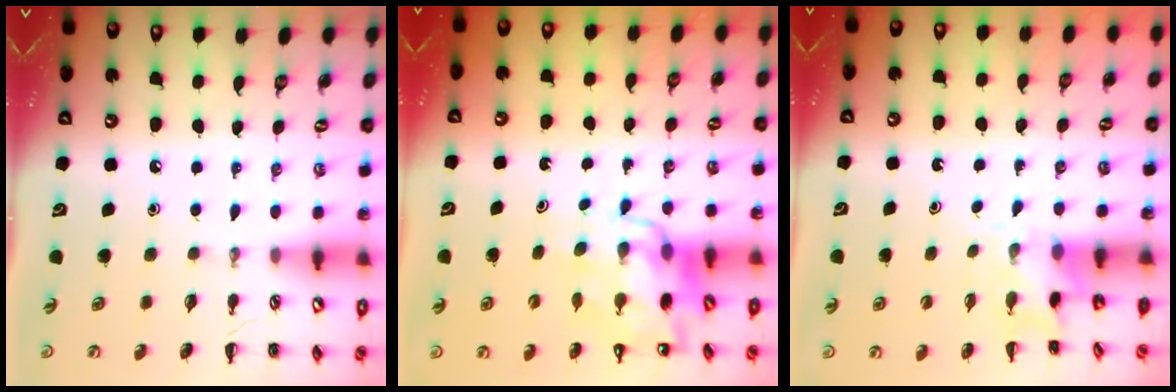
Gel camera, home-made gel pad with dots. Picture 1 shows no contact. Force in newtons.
{"total": 12.4, "press": 11.8, "slide": 3.9}
{"total": 2.9, "press": 2.7, "slide": 1.2}